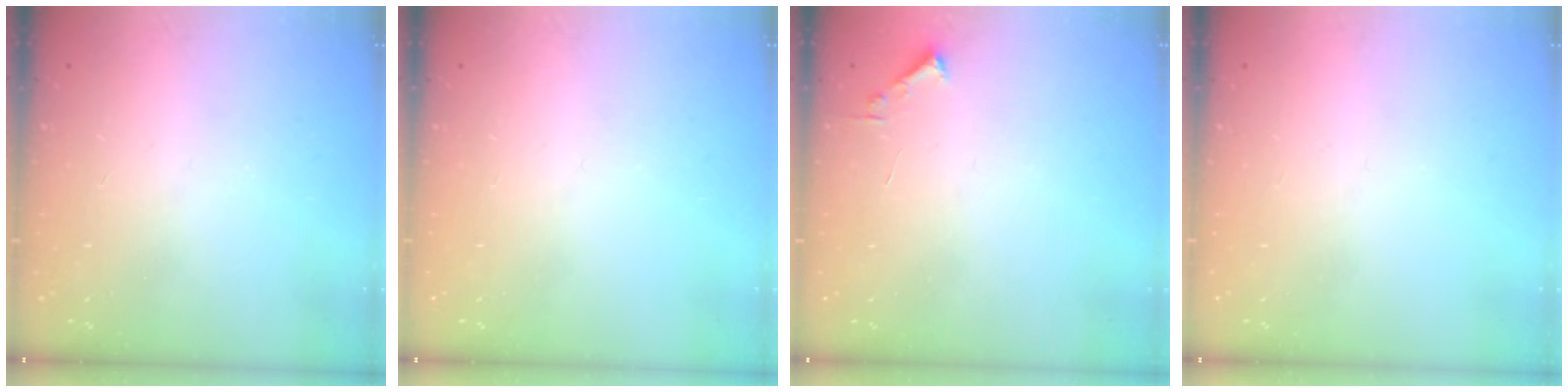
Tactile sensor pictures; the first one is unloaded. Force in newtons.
{"total": 0.0}
{"total": 1.7, "press": 1.7, "slide": 0.2}
{"total": 0.0}